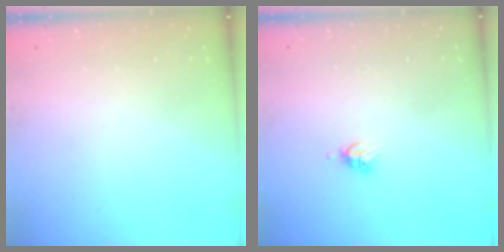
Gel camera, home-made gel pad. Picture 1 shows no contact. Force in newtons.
{"total": 3.7, "press": 3.6, "slide": 0.5}